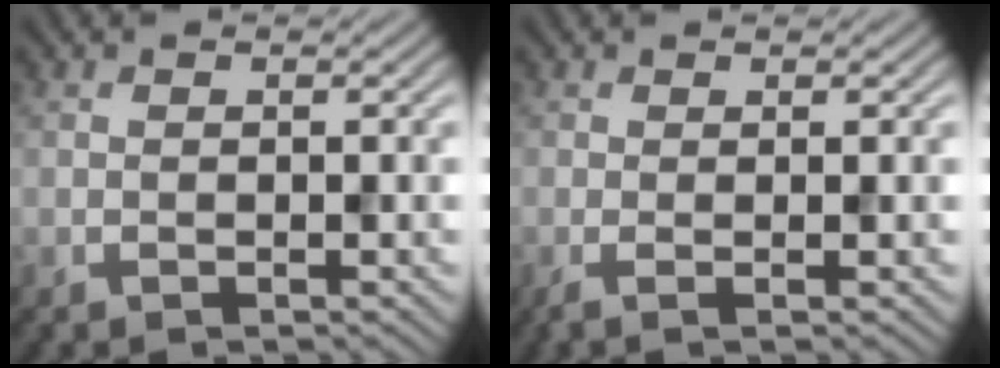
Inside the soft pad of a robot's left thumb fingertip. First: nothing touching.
{"total": 1.9, "force": [-0.2, 0.5, 1.8], "torque": [-0.029, 0.000, -0.005]}